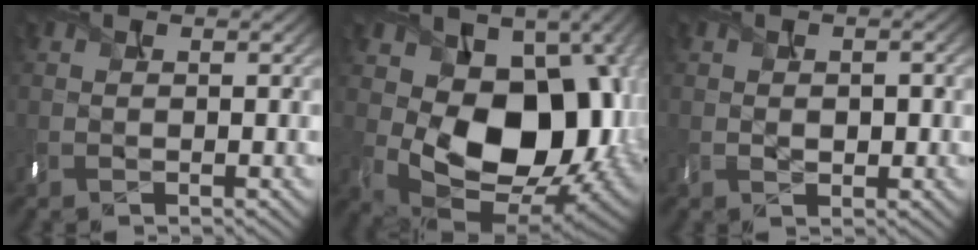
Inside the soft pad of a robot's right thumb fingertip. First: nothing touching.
{"total": 15.3, "force": [0.5, 10.8, 10.8], "torque": [-0.155, -0.050, 0.031]}
{"total": 2.8, "force": [0.1, 1.9, 2.1], "torque": [-0.035, 0.001, 0.014]}